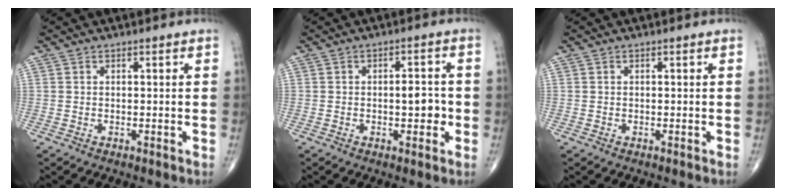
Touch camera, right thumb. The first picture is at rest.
{"total": 5.1, "force": [-0.8, 2.4, 4.4], "torque": [-0.045, 0.007, -0.014]}
{"total": 0.0}